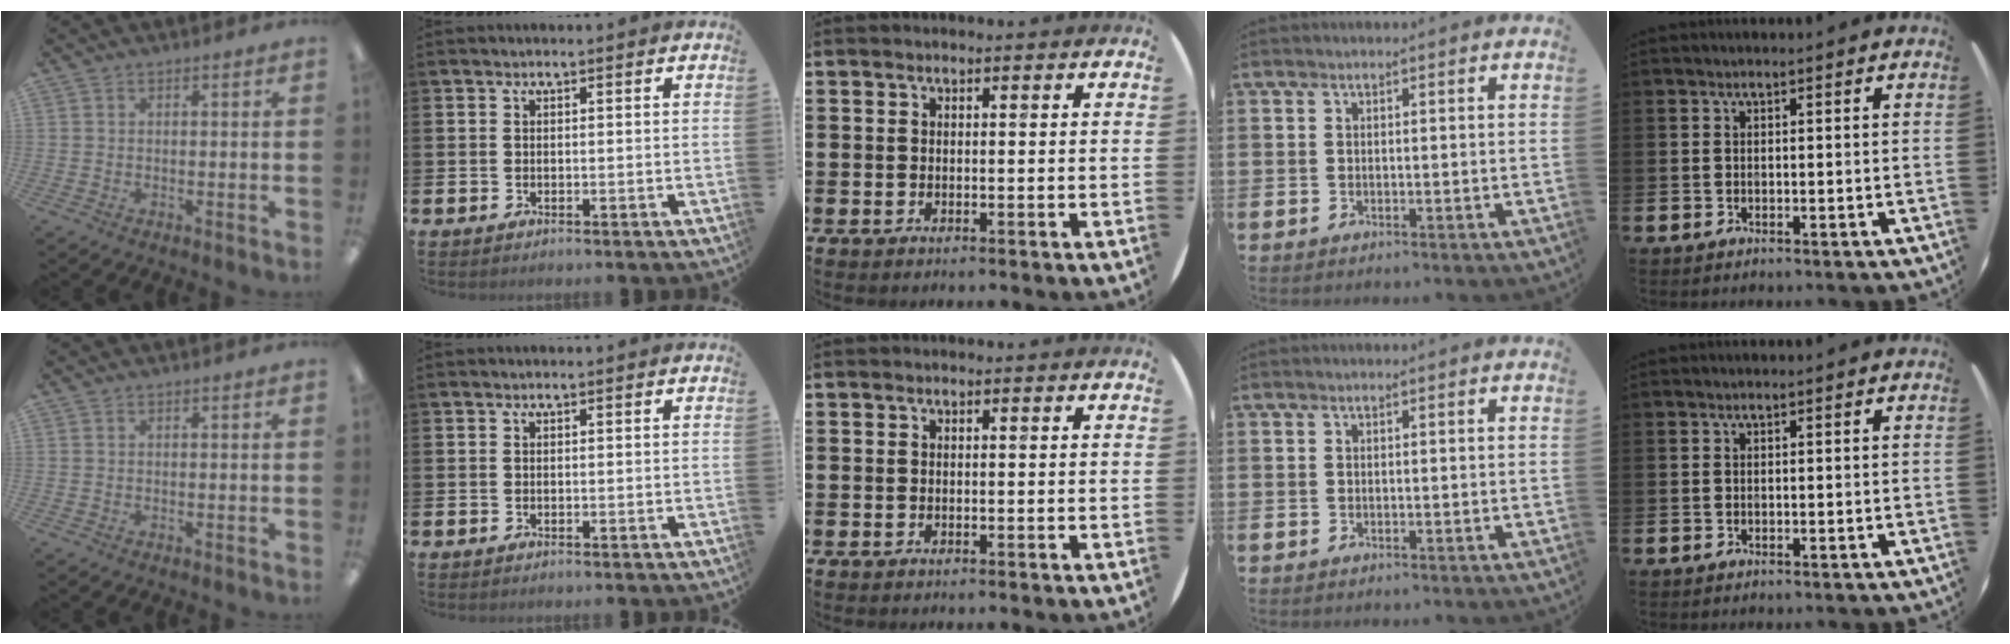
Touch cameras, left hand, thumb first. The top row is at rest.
{}